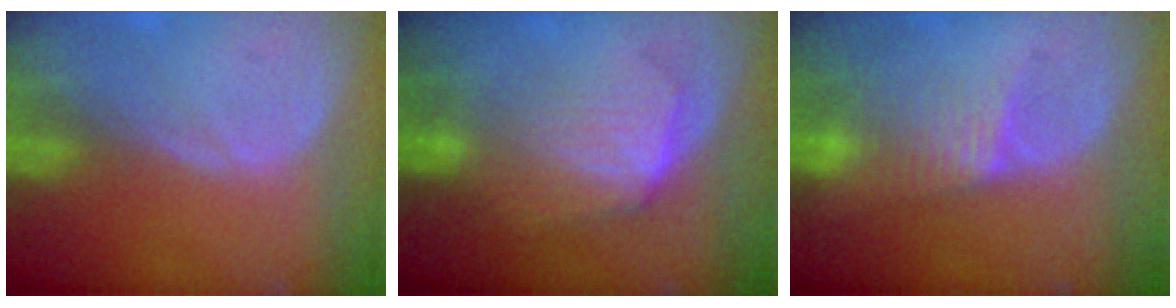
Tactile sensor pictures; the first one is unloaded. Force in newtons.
{"total": 7.2, "press": 6.5, "slide": 3.1}
{"total": 4.7, "press": 4.6, "slide": 0.7}